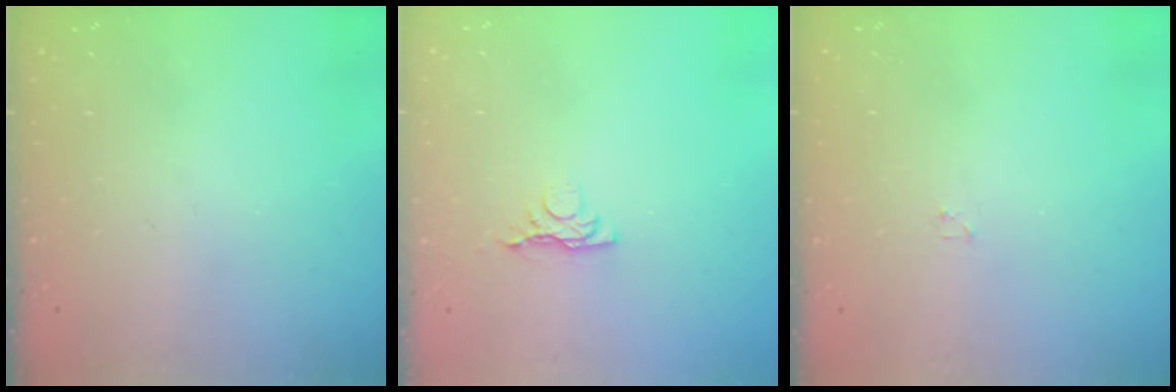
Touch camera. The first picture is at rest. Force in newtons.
{"total": 3.7, "press": 3.7, "slide": 0.7}
{"total": 1.2, "press": 1.2, "slide": 0.2}